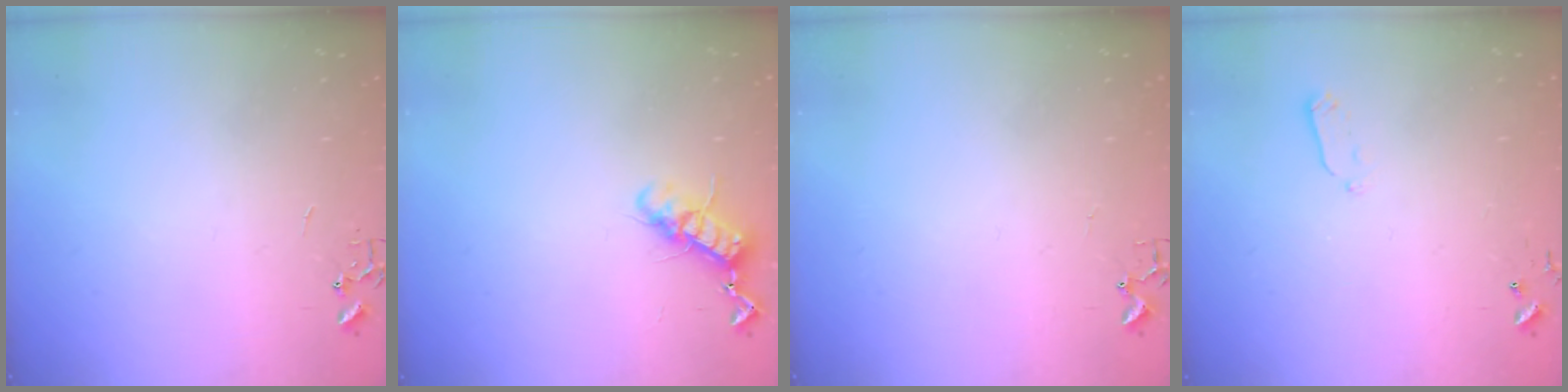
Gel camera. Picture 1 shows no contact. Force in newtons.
{"total": 11.1, "press": 11.1, "slide": 0.3}
{"total": 3.0, "press": 2.9, "slide": 0.4}
{"total": 4.0, "press": 3.9, "slide": 0.9}